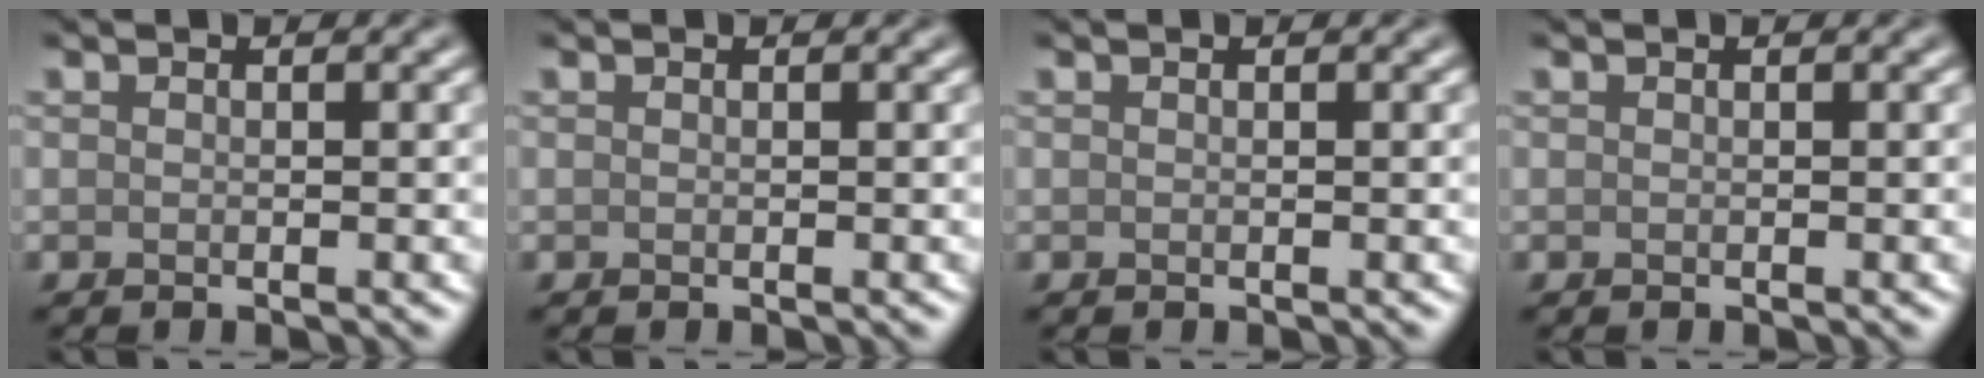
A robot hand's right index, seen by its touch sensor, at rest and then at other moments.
{"total": 0.0}
{"total": 0.0}
{"total": 0.0}